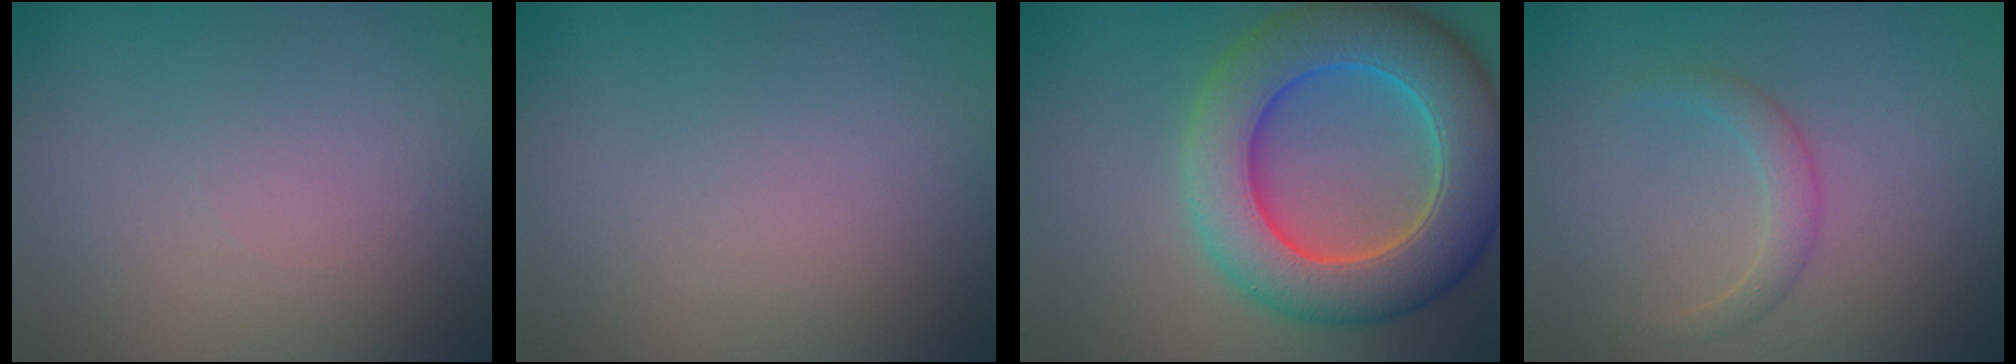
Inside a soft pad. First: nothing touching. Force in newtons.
{"total": 0.0}
{"total": 10.3, "press": 10.3, "slide": 0.6}
{"total": 1.7, "press": 1.7, "slide": 0.1}